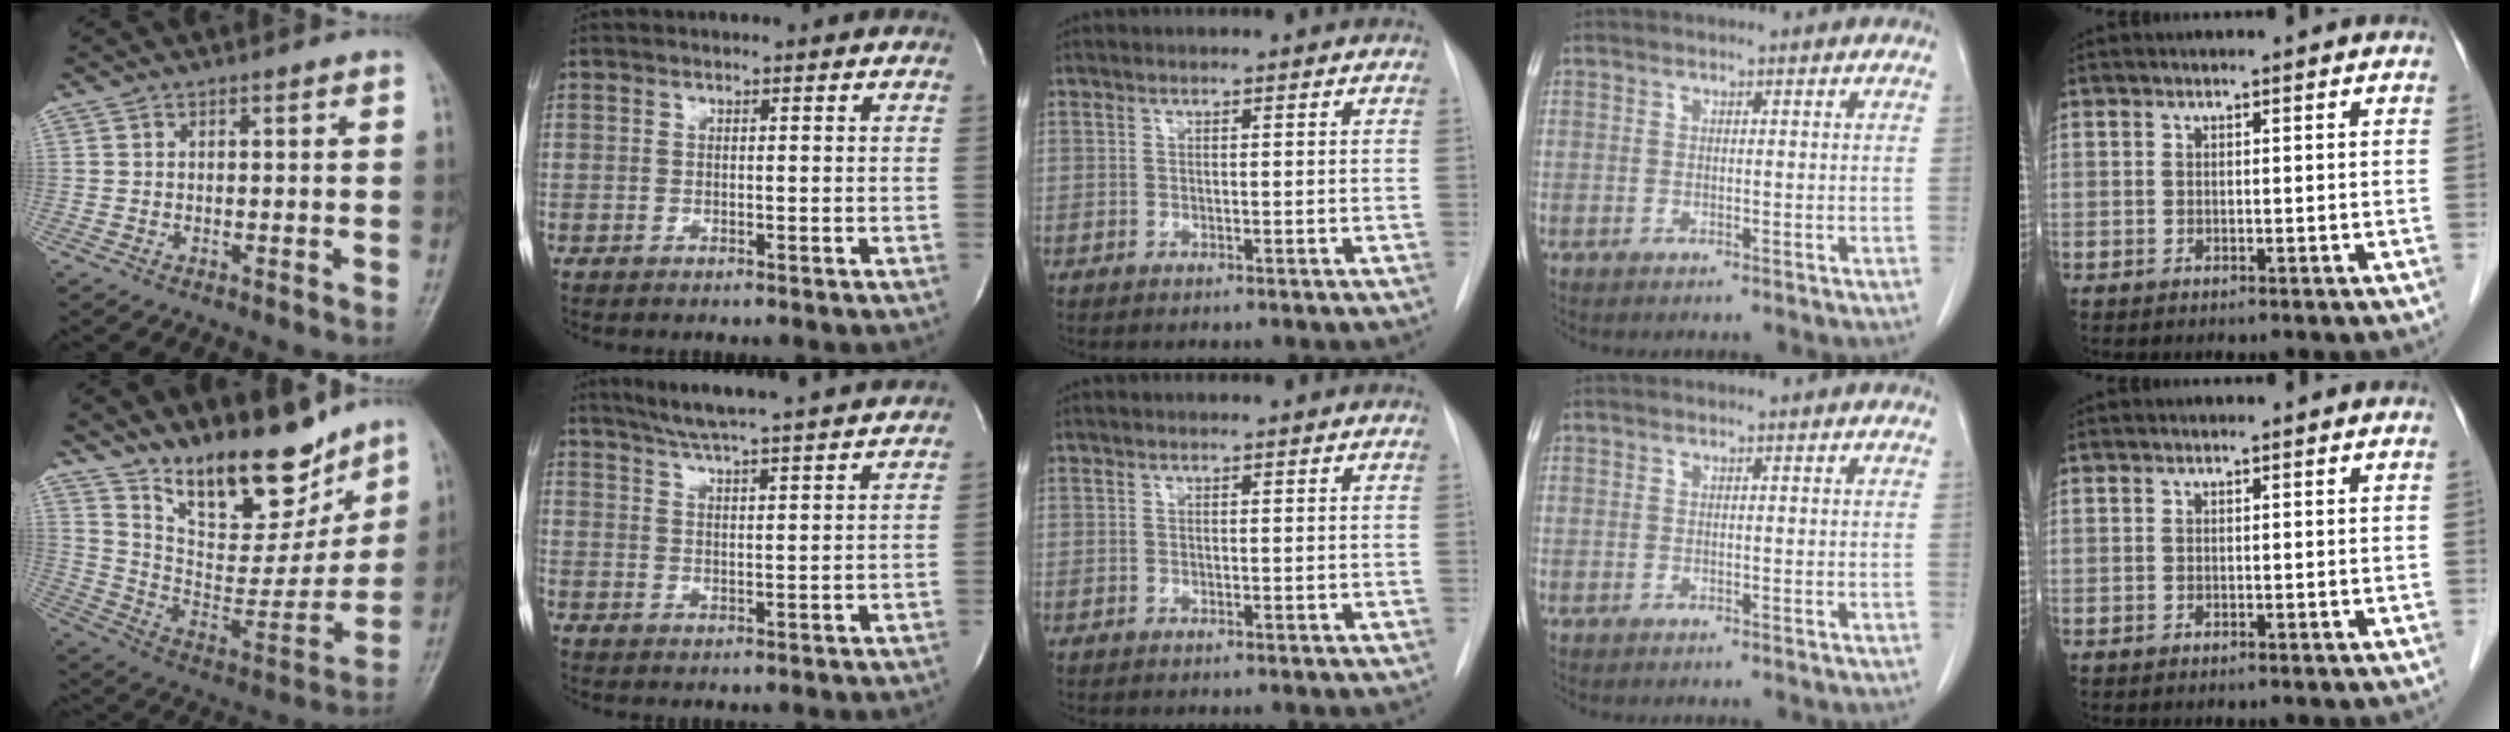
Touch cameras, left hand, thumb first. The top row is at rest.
{"thumb": {"total": 20.1, "force": [14.5, 7.9, 11.4], "torque": [-0.131, -0.086, 0.249]}, "index": {"total": 15.6, "force": [14.0, -0.4, 6.9], "torque": [-0.121, 0.010, 0.193]}}